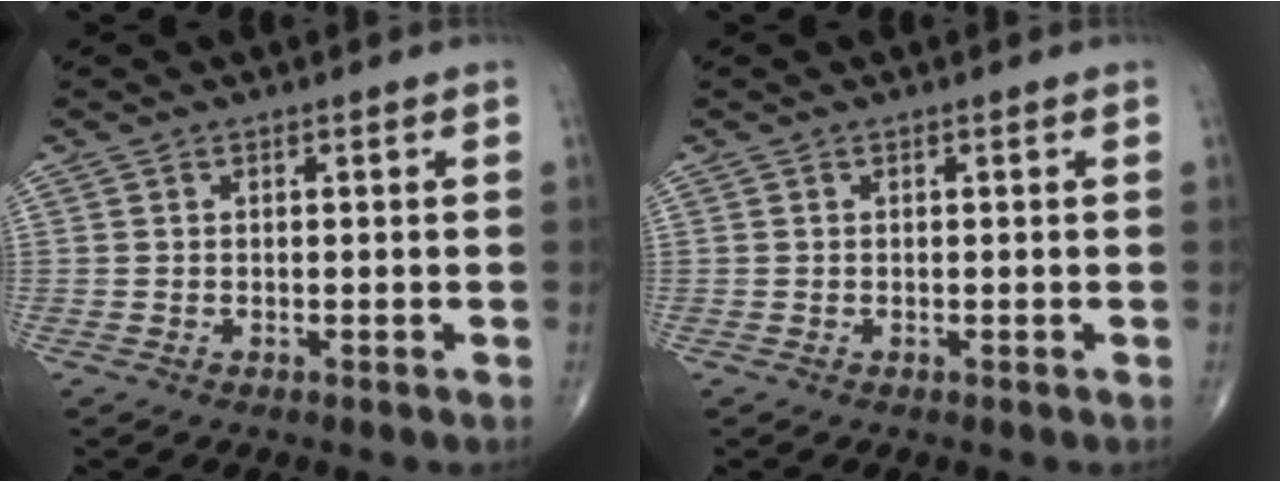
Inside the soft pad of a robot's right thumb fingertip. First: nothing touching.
{"total": 0.0}